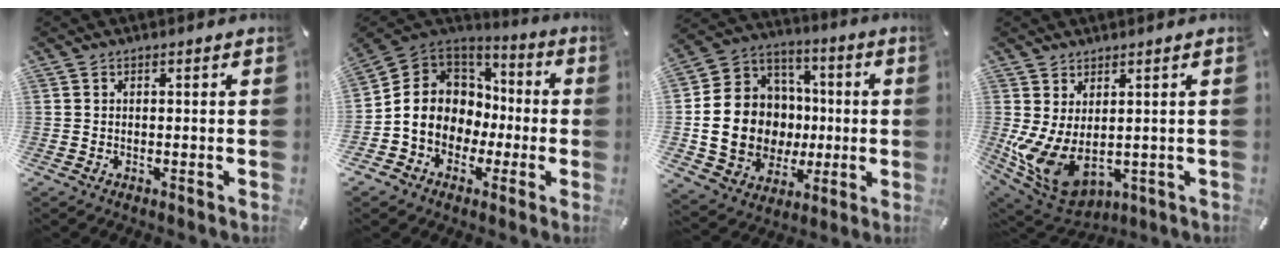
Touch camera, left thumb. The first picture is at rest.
{"total": 11.6, "force": [-2.1, 10.7, 4.0], "torque": [-0.115, 0.005, -0.032]}
{"total": 19.2, "force": [-1.7, 16.8, 9.1], "torque": [-0.190, -0.002, -0.009]}
{"total": 9.6, "force": [-0.8, 6.0, 7.5], "torque": [-0.174, -0.018, -0.005]}